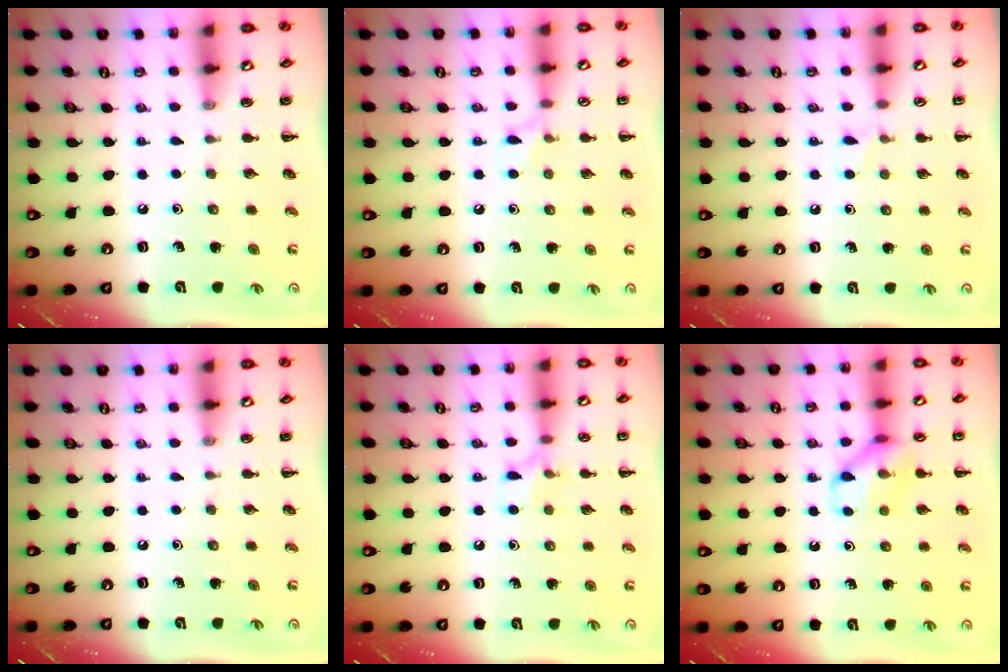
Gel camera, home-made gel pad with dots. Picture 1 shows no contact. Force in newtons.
{"total": 5.4, "press": 5.0, "slide": 2.0}
{"total": 5.2, "press": 4.8, "slide": 1.9}
{"total": 0.0}
{"total": 6.5, "press": 6.4, "slide": 1.5}
{"total": 10.1, "press": 10.1, "slide": 0.1}